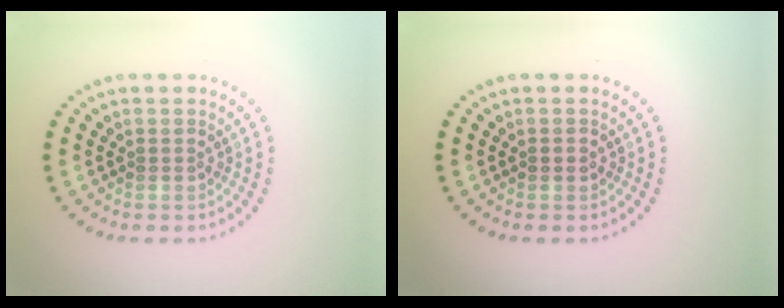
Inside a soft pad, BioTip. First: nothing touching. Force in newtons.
{"total": 0.9, "press": 0.9, "slide": 0.1}